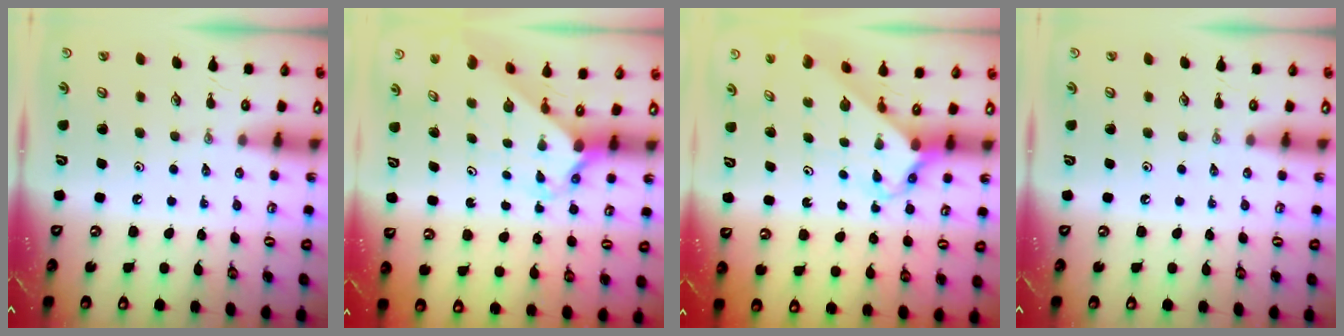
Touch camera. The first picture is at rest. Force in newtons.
{"total": 2.1, "press": 2.1, "slide": 0.2}
{"total": 2.9, "press": 2.9, "slide": 0.3}
{"total": 0.0}